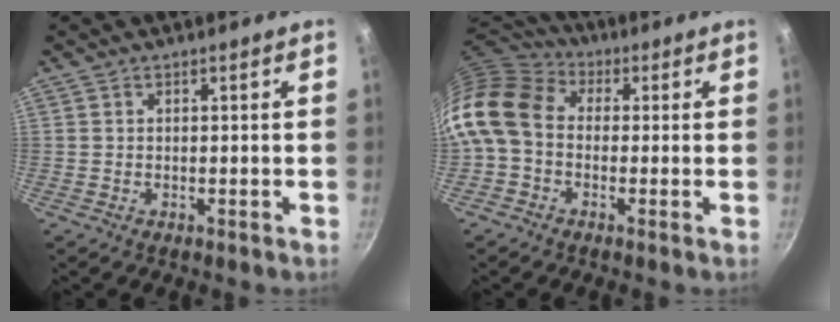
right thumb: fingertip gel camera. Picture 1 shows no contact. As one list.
[{"total": 13.5, "force": [-0.2, 10.3, 8.8], "torque": [-0.174, 0.034, -0.023]}]